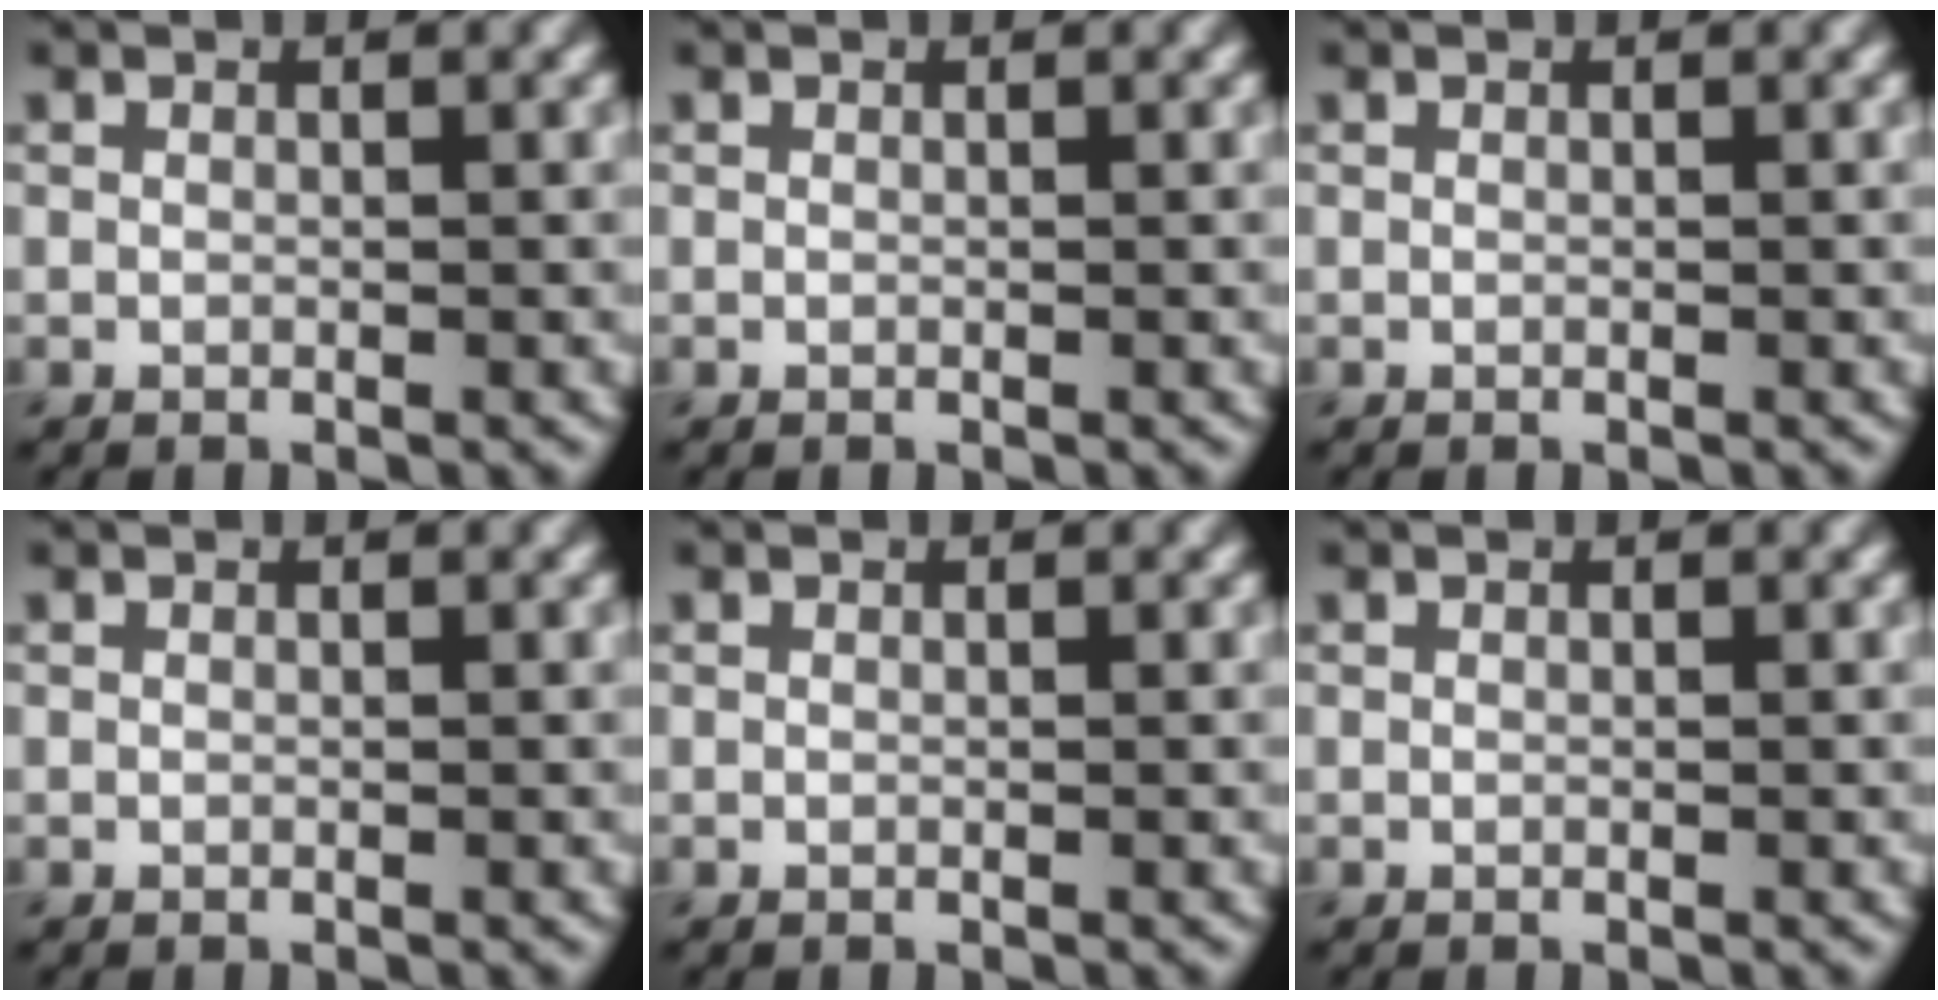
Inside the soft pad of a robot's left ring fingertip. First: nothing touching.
{"total": 0.0}
{"total": 0.0}
{"total": 0.0}
{"total": 0.0}
{"total": 0.0}